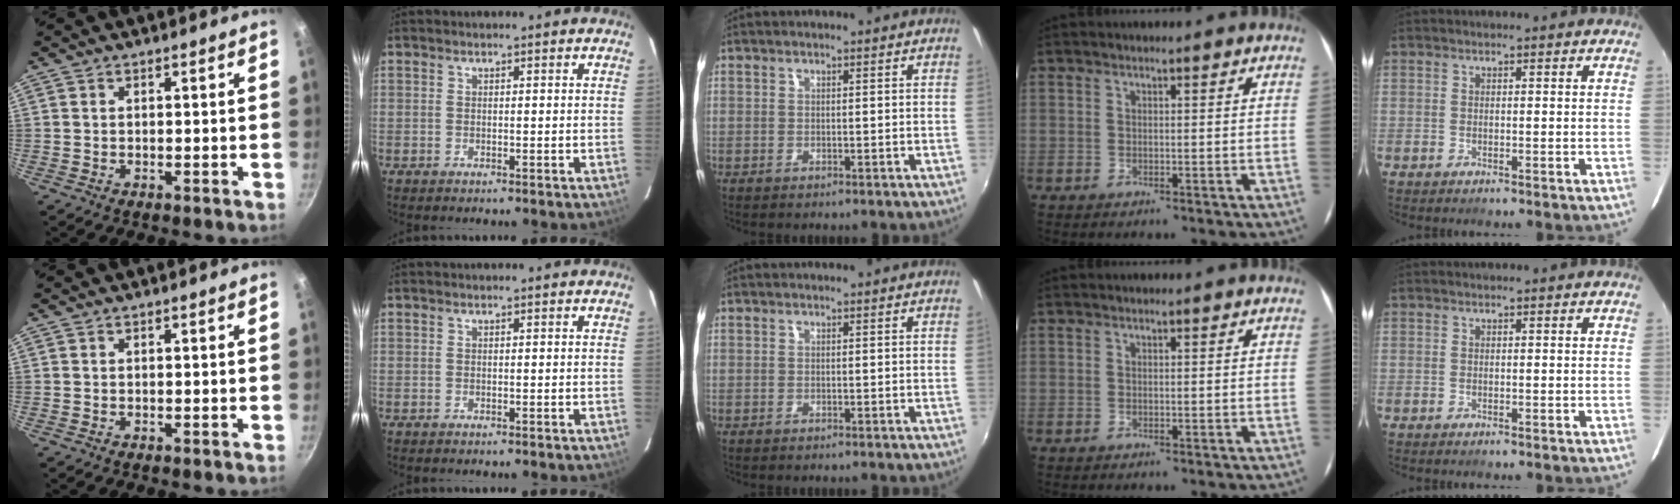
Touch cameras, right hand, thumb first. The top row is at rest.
{}